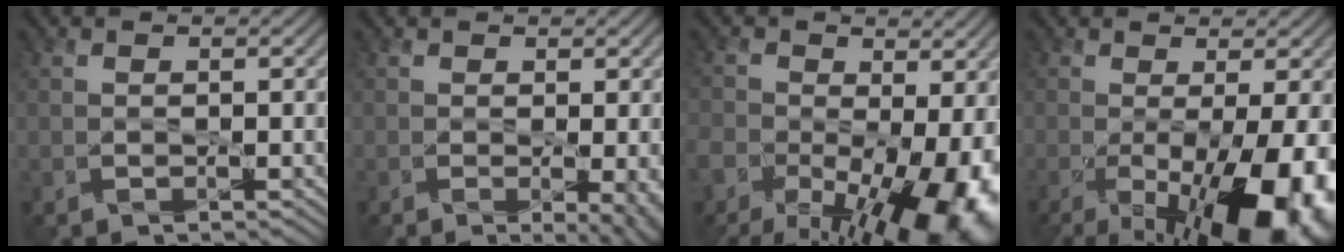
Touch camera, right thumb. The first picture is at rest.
{"total": 3.9, "force": [-0.6, 1.3, 3.6], "torque": [-0.048, -0.006, -0.006]}
{"total": 19.4, "force": [-7.9, 11.0, 14.0], "torque": [-0.266, -0.050, -0.094]}
{"total": 13.7, "force": [-4.8, 4.9, 11.8], "torque": [-0.204, -0.049, -0.052]}